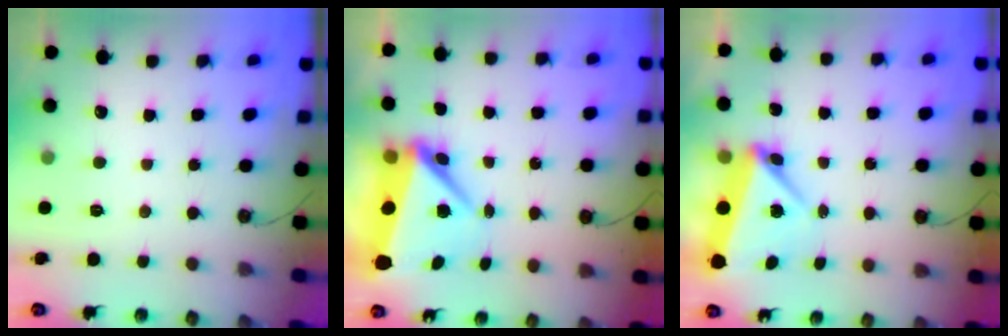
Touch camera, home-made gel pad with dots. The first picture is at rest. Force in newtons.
{"total": 8.0, "press": 7.9, "slide": 1.1}
{"total": 5.2, "press": 5.0, "slide": 1.5}